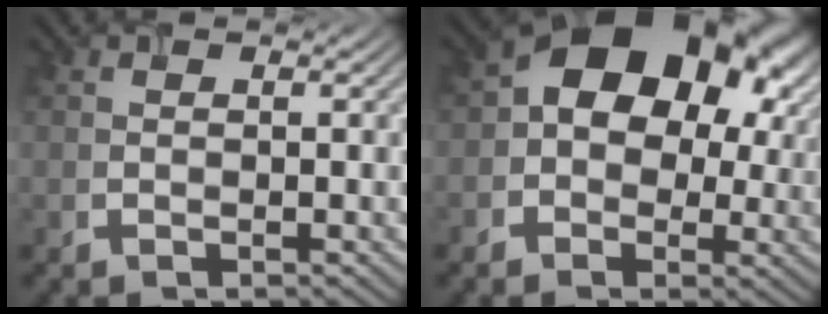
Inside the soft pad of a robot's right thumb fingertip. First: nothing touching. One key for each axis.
{"total": 13.4, "fx": 2.5, "fy": 9.8, "fz": 8.7, "tx": -0.116, "ty": 0.001, "tz": 0.038}